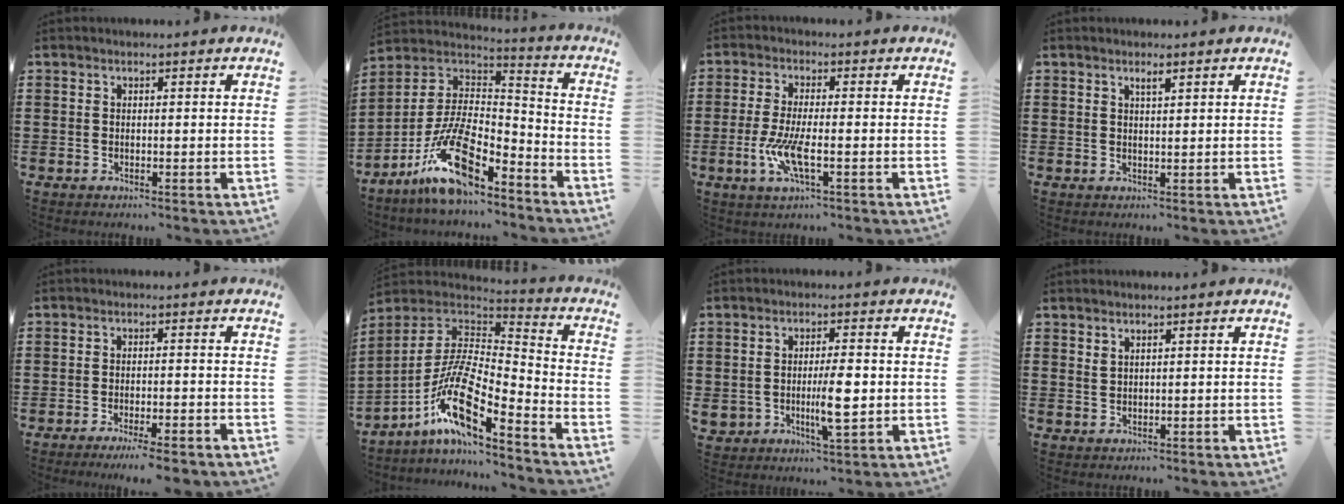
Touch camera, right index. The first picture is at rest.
{"total": 14.4, "force": [-8.8, 5.0, 10.2], "torque": [-0.214, 0.023, -0.163]}
{"total": 6.4, "force": [-1.9, 1.2, 6.0], "torque": [-0.135, -0.019, -0.039]}
{"total": 1.3, "force": [0.8, 0.2, 0.9], "torque": [-0.018, 0.002, 0.013]}
{"total": 3.4, "force": [-2.8, -0.2, 1.9], "torque": [-0.031, -0.004, -0.052]}
{"total": 13.1, "force": [-7.5, 2.7, 10.3], "torque": [-0.227, -0.010, -0.155]}
{"total": 6.4, "force": [-0.7, 2.1, 6.0], "torque": [-0.117, -0.002, -0.014]}
{"total": 1.2, "force": [1.1, 0.3, 0.5], "torque": [-0.013, 0.001, 0.020]}